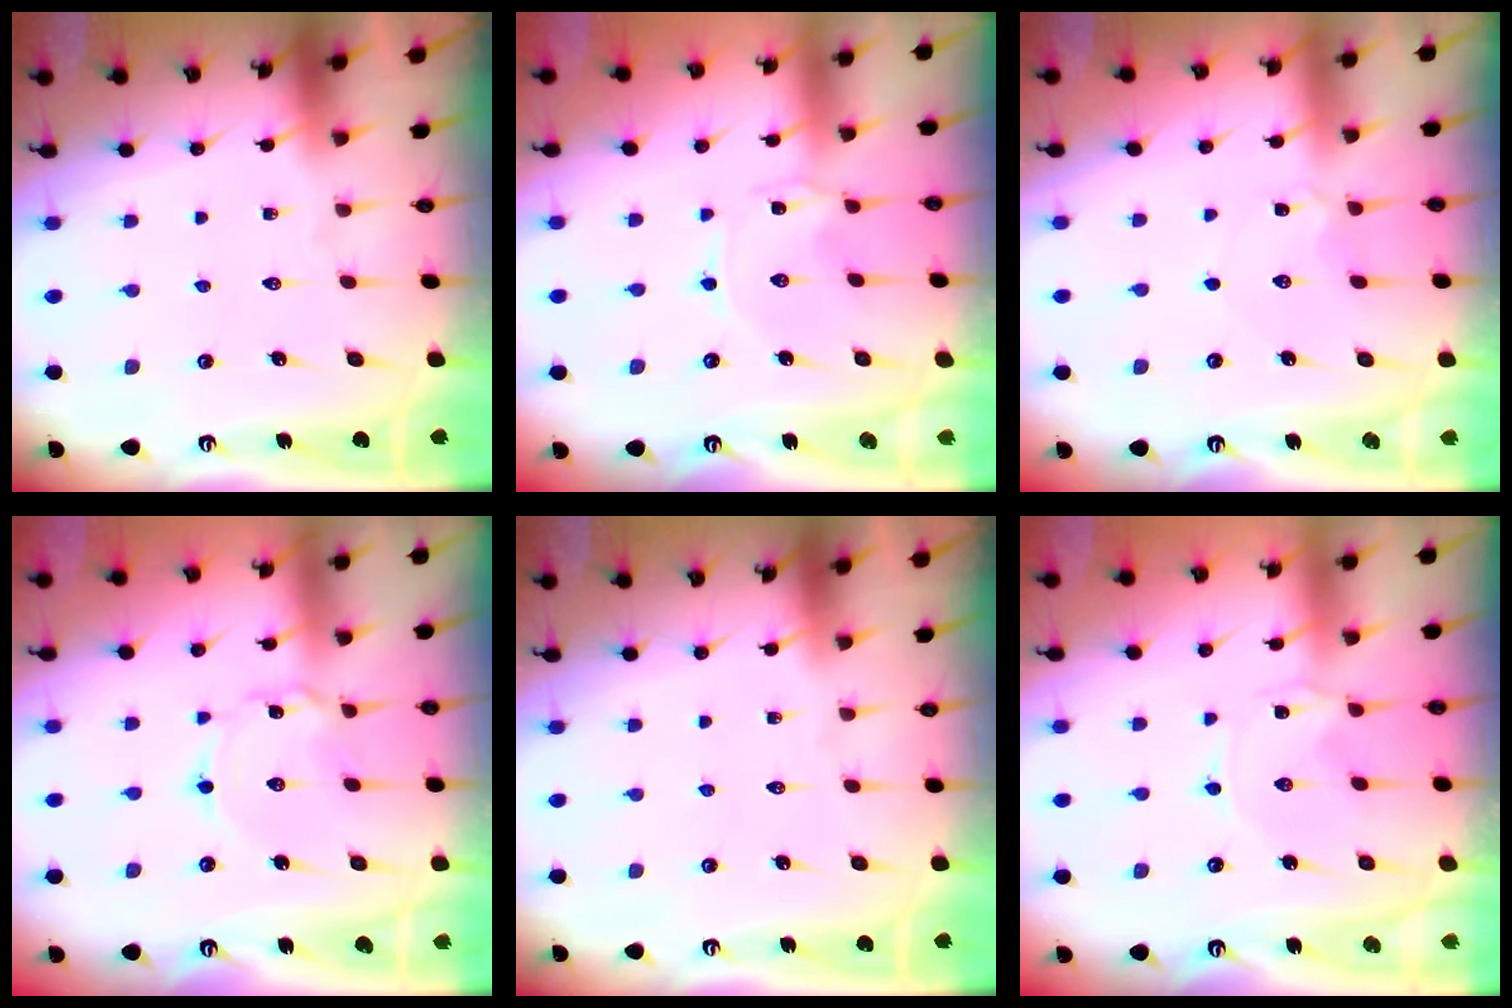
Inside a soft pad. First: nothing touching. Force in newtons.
{"total": 0.6, "press": 0.6, "slide": 0.1}
{"total": 2.3, "press": 2.3, "slide": 0.2}
{"total": 2.0, "press": 2.0, "slide": 0.2}
{"total": 0.0}
{"total": 0.0}